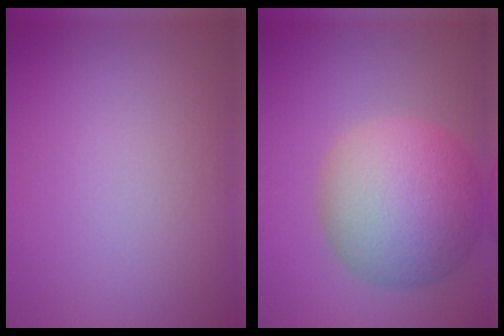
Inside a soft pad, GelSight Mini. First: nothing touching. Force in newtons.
{"total": 9.7, "press": 9.7, "slide": 0.5}